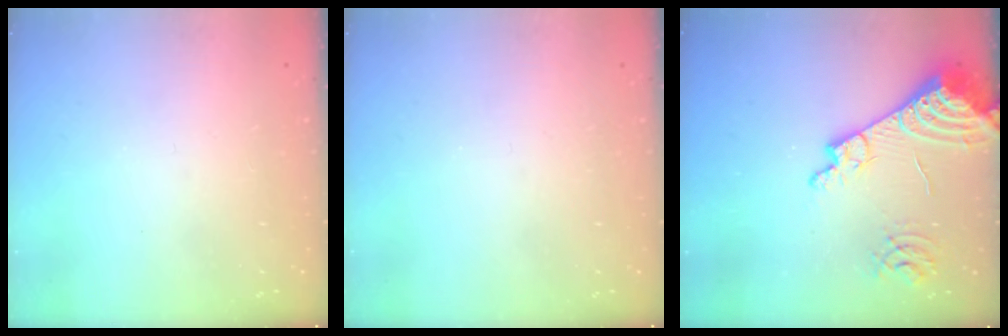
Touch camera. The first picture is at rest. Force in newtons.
{"total": 0.0}
{"total": 14.2, "press": 14.1, "slide": 1.9}